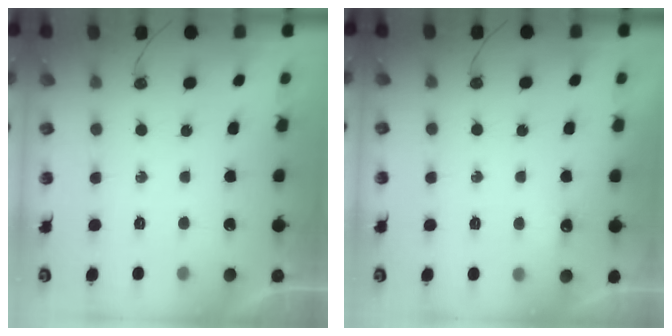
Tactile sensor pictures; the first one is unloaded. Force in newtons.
{"total": 3.9, "press": 3.9, "slide": 0.7}